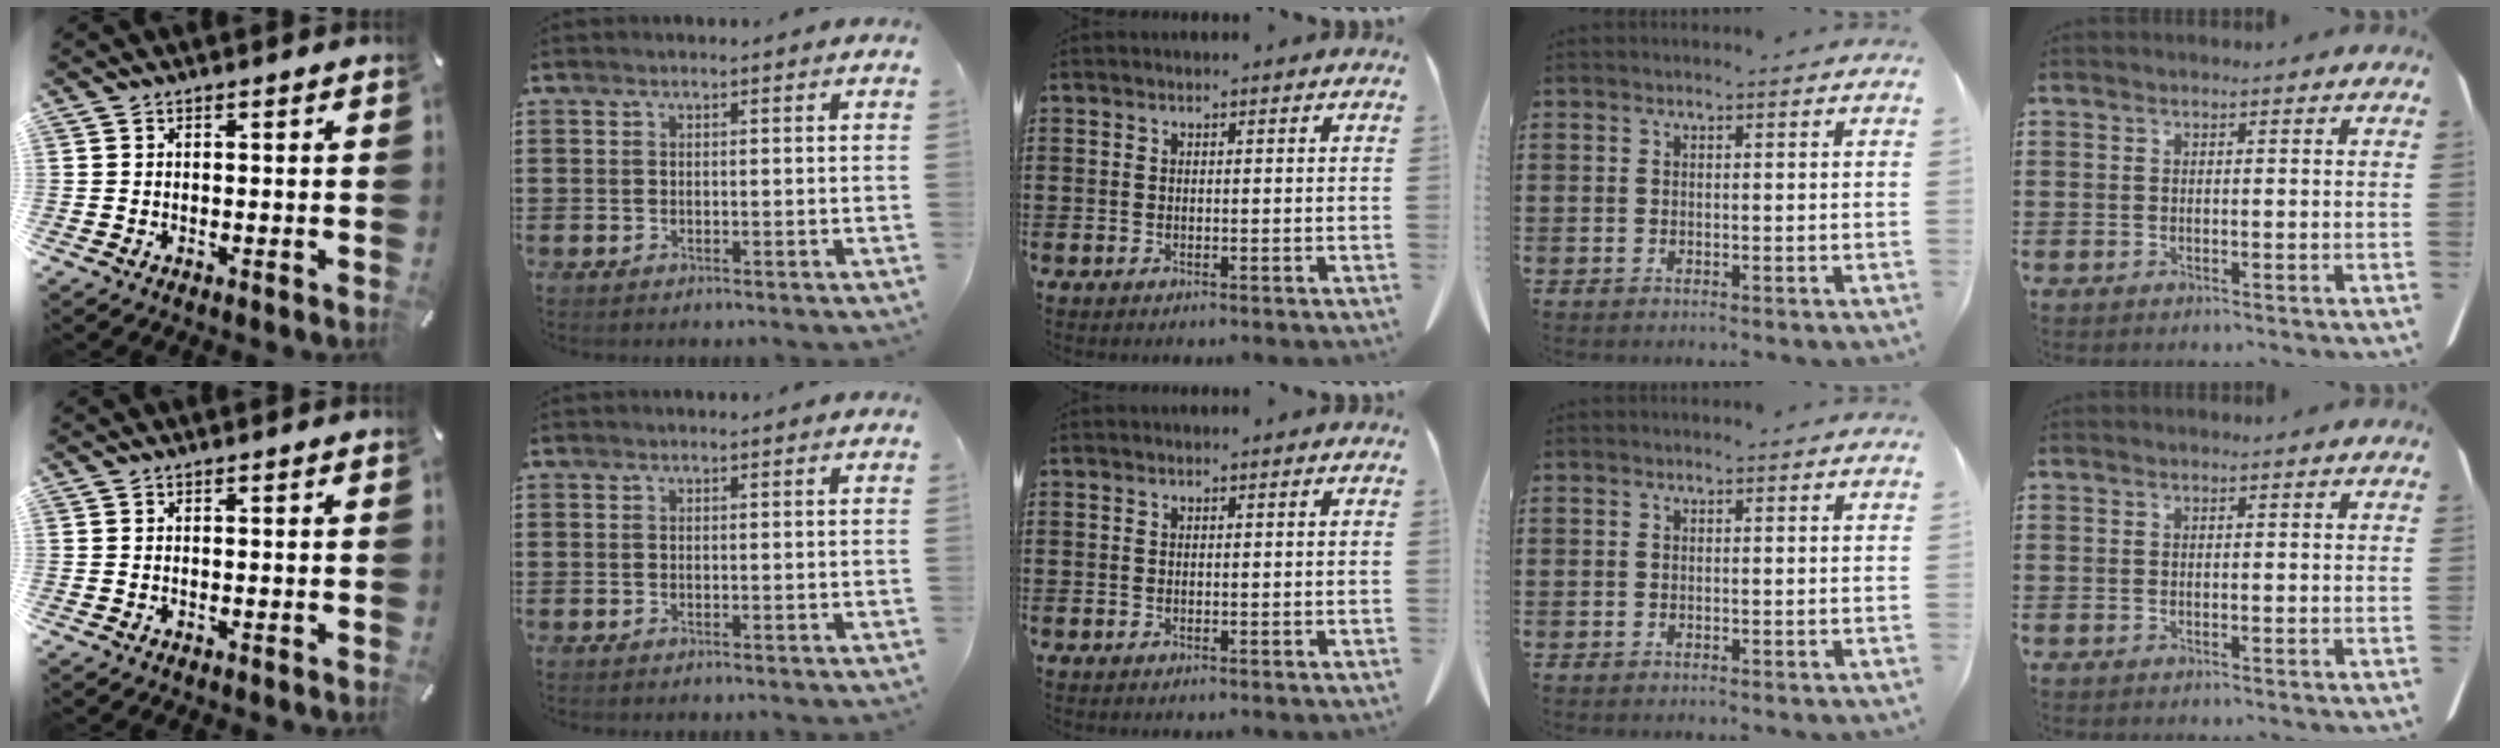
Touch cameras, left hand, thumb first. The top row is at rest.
{}